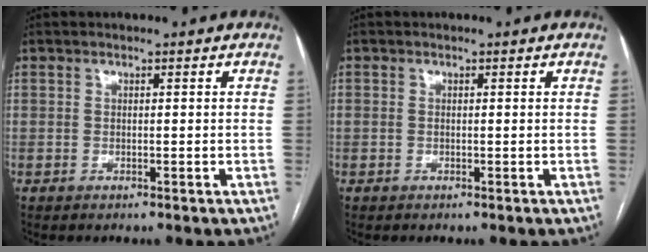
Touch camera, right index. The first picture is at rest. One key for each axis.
{"total": 0.0}